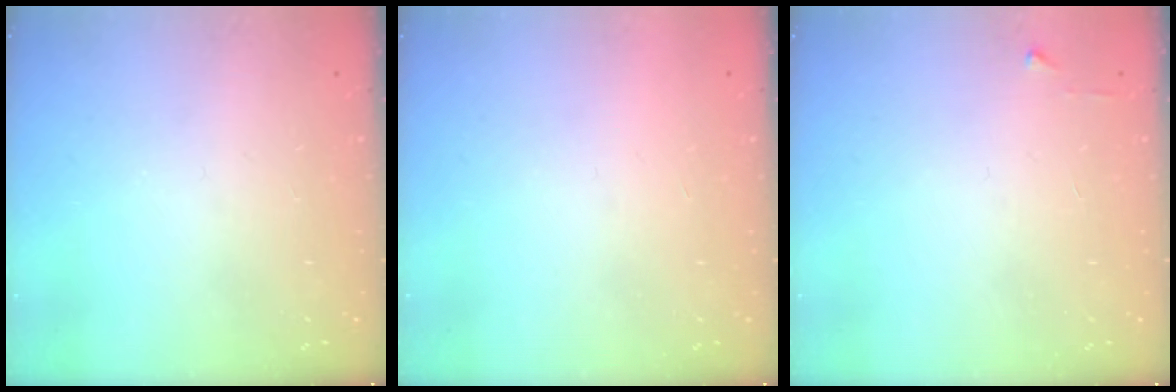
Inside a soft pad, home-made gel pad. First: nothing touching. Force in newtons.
{"total": 1.5, "press": 1.5, "slide": 0.1}
{"total": 3.2, "press": 3.1, "slide": 0.4}